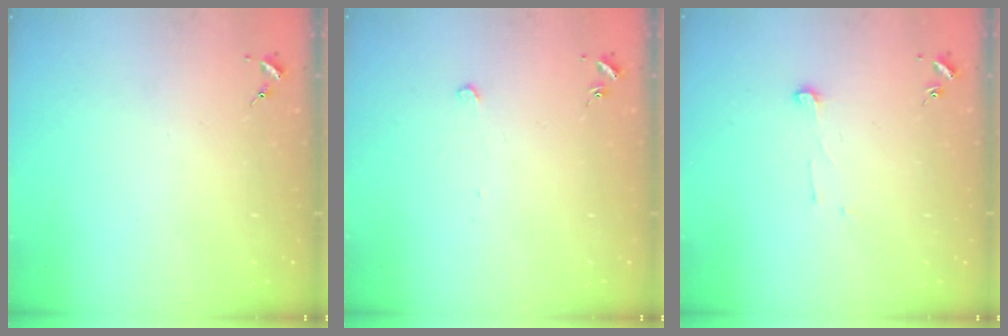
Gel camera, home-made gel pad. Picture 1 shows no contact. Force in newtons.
{"total": 2.6, "press": 2.6, "slide": 0.2}
{"total": 4.1, "press": 4.1, "slide": 0.3}